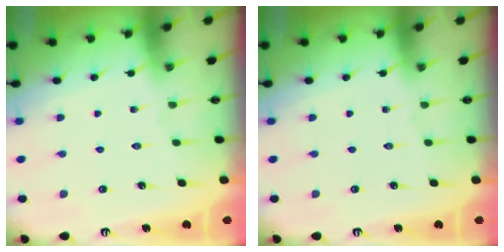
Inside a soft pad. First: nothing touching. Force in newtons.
{"total": 0.0}